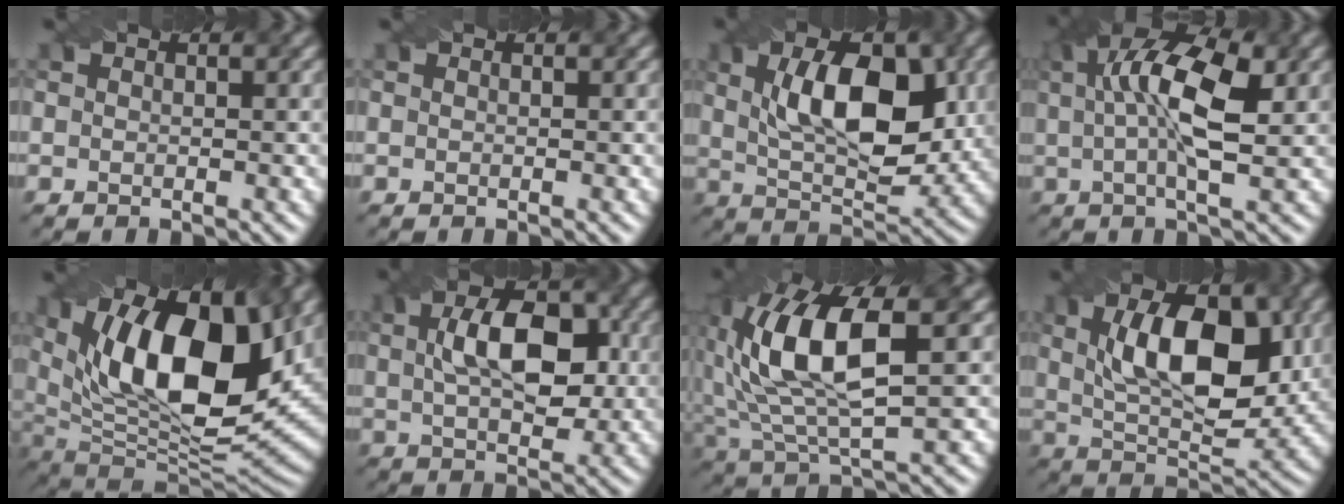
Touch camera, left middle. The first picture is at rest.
{"total": 0.0}
{"total": 9.8, "force": [1.4, 4.7, 8.5], "torque": [-0.133, 0.013, 0.030]}
{"total": 8.8, "force": [1.4, 3.0, 8.1], "torque": [-0.146, 0.021, 0.029]}
{"total": 15.6, "force": [4.2, 7.4, 13.0], "torque": [-0.202, 0.009, 0.069]}
{"total": 7.5, "force": [0.9, 4.0, 6.3], "torque": [-0.106, 0.021, 0.020]}
{"total": 9.8, "force": [1.3, 4.1, 8.8], "torque": [-0.189, 0.015, 0.035]}
{"total": 10.5, "force": [1.7, 4.9, 9.1], "torque": [-0.137, 0.014, 0.033]}